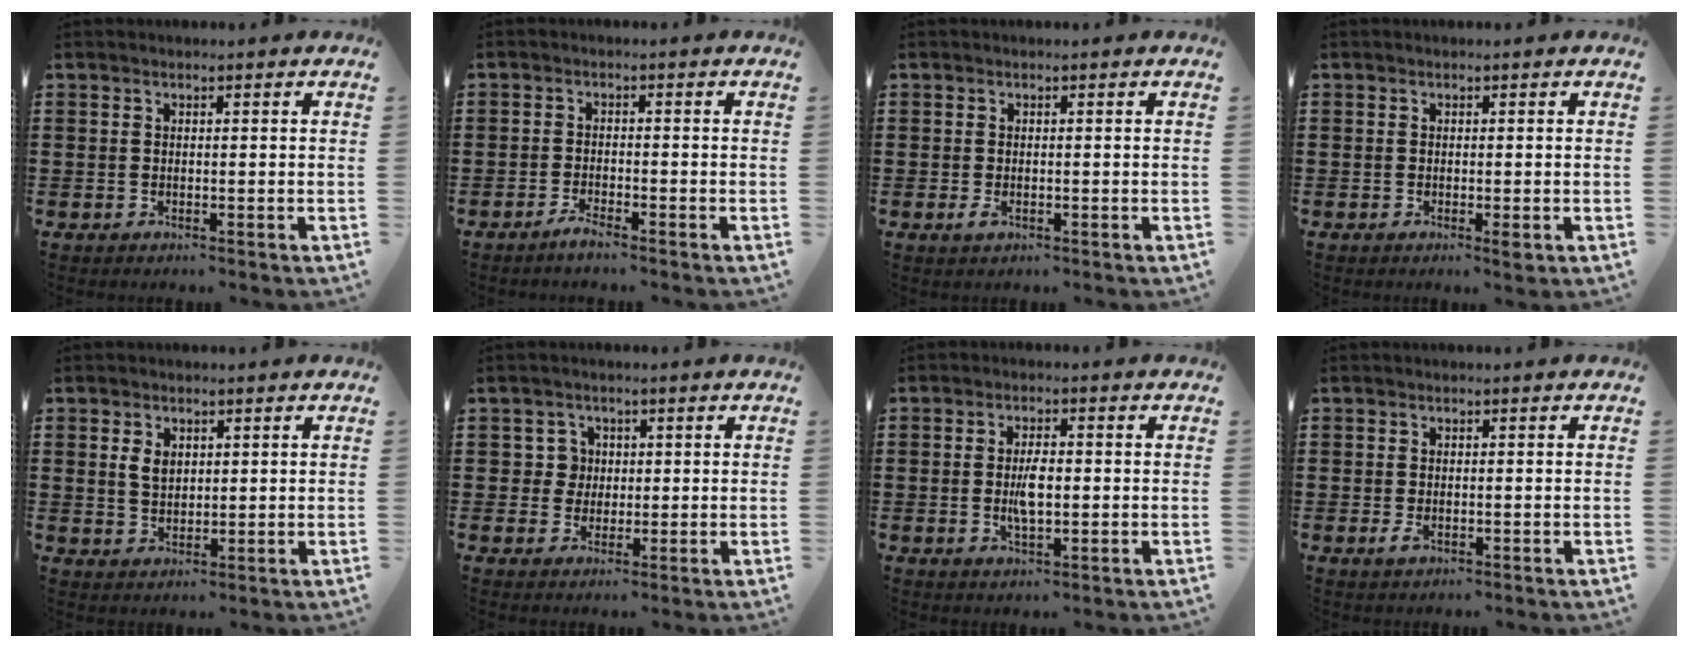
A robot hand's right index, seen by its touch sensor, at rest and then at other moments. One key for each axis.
{"total": 1.9, "fx": -1.8, "fy": -0.1, "fz": 0.8, "tx": -0.015, "ty": -0.001, "tz": -0.032}
{"total": 1.1, "fx": -0.3, "fy": 0.5, "fz": 0.9, "tx": -0.018, "ty": -0.001, "tz": -0.006}
{"total": 1.3, "fx": -0.3, "fy": 0.2, "fz": 1.2, "tx": -0.030, "ty": -0.009, "tz": -0.006}
{"total": 2.9, "fx": 0.9, "fy": 1.9, "fz": 1.9, "tx": -0.044, "ty": 0.007, "tz": 0.016}
{"total": 3.3, "fx": 0.4, "fy": 3.1, "fz": 0.9, "tx": -0.033, "ty": 0.010, "tz": 0.005}
{"total": 4.4, "fx": -0.2, "fy": 1.7, "fz": 4.1, "tx": -0.088, "ty": -0.003, "tz": -0.009}
{"total": 1.3, "fx": -0.4, "fy": 0.6, "fz": 1.1, "tx": -0.029, "ty": -0.004, "tz": -0.009}